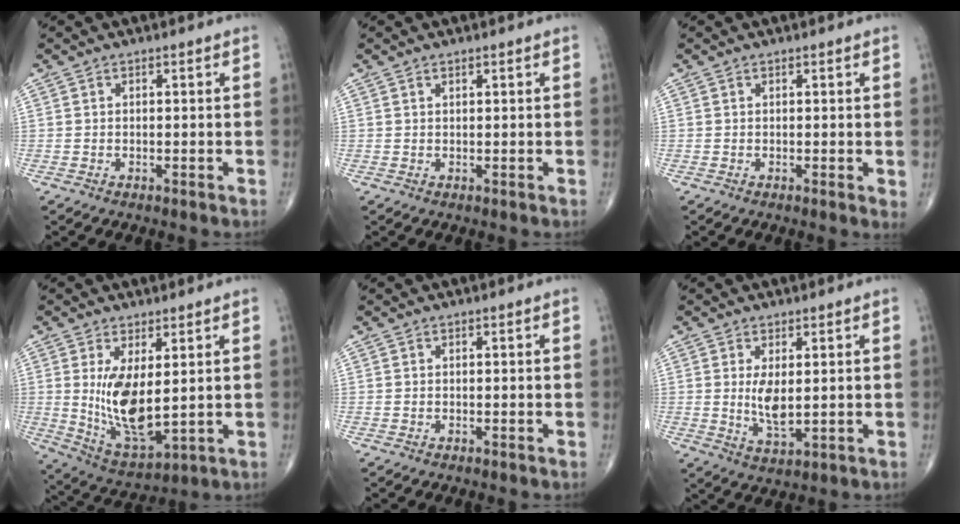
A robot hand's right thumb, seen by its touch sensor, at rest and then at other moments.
{"total": 0.6, "force": [0.4, 0.2, 0.3], "torque": [-0.008, -0.003, 0.007]}
{"total": 1.4, "force": [0.4, 0.4, 1.3], "torque": [-0.023, -0.006, 0.003]}
{"total": 11.6, "force": [1.5, 4.8, 10.5], "torque": [-0.189, -0.030, 0.048]}
{"total": 0.0}
{"total": 5.4, "force": [0.7, 2.2, 4.9], "torque": [-0.088, -0.018, 0.022]}